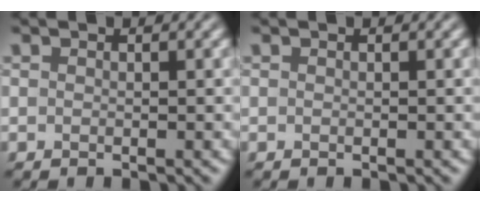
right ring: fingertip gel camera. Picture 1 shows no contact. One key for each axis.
{"total": 0.0}